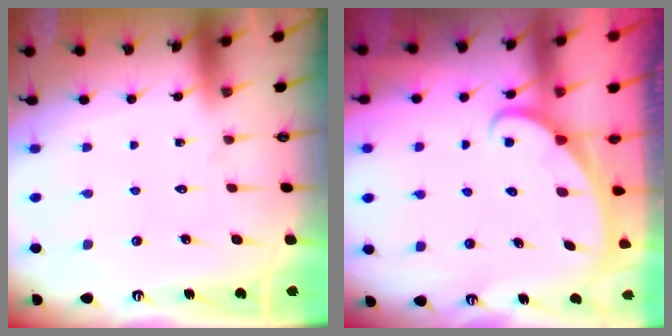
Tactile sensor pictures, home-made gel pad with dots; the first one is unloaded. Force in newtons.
{"total": 2.1, "press": 2.1, "slide": 0.1}